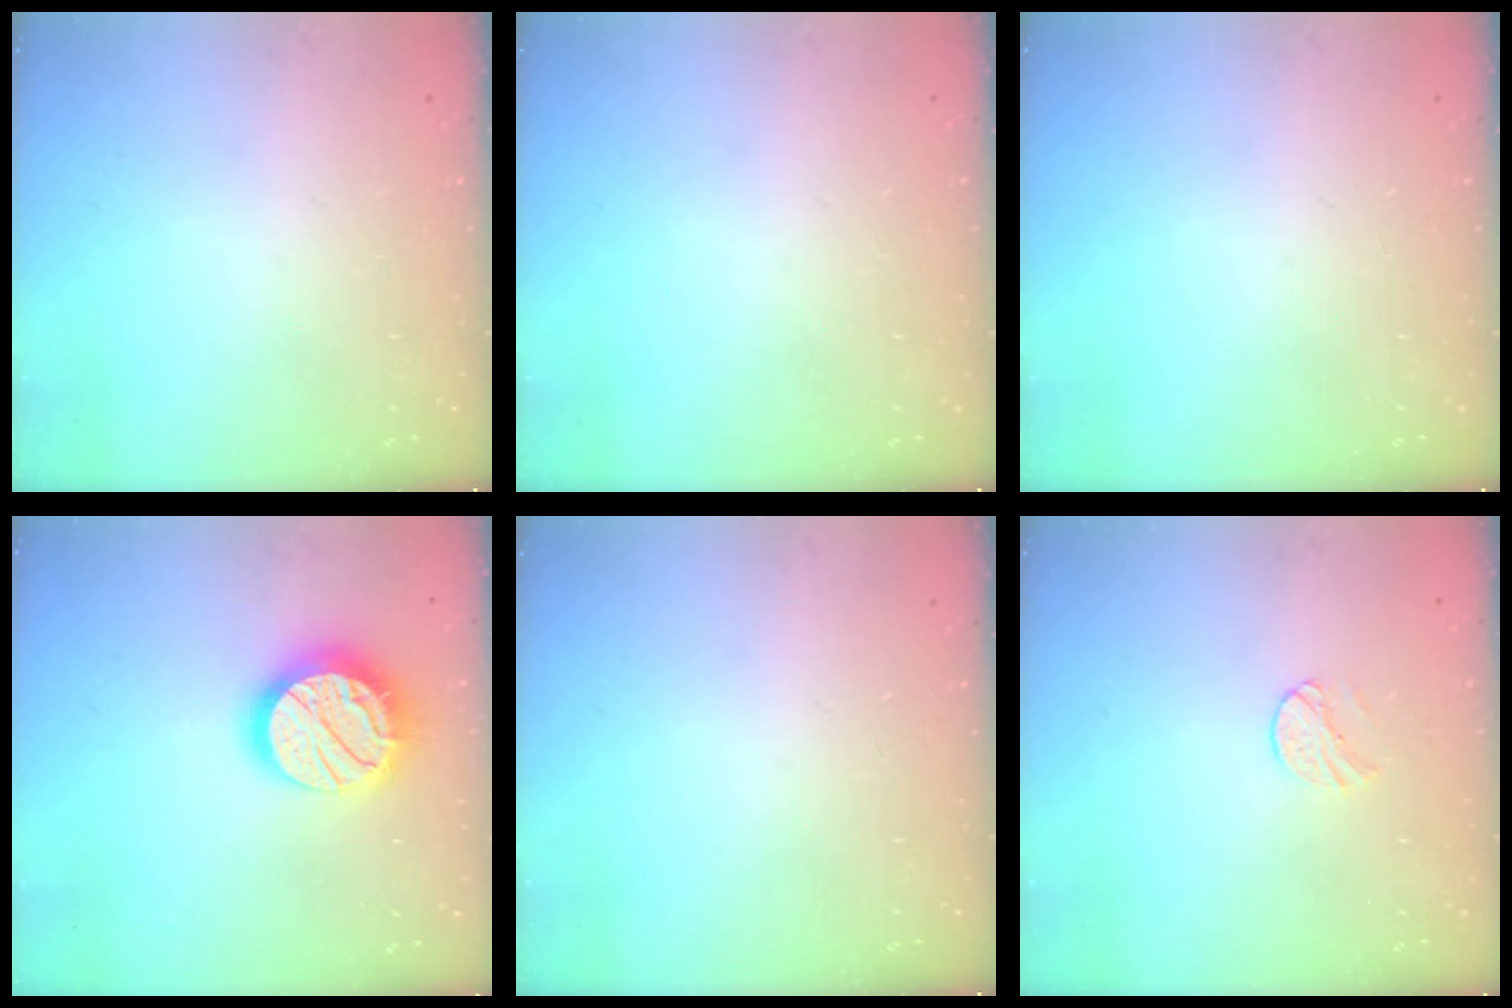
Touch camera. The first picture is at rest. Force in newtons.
{"total": 0.0}
{"total": 0.0}
{"total": 17.6, "press": 17.5, "slide": 1.2}
{"total": 0.0}
{"total": 5.8, "press": 5.8, "slide": 0.6}